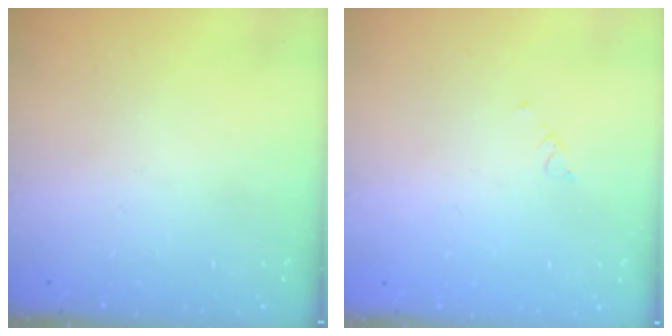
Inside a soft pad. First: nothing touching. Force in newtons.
{"total": 0.7, "press": 0.6, "slide": 0.2}